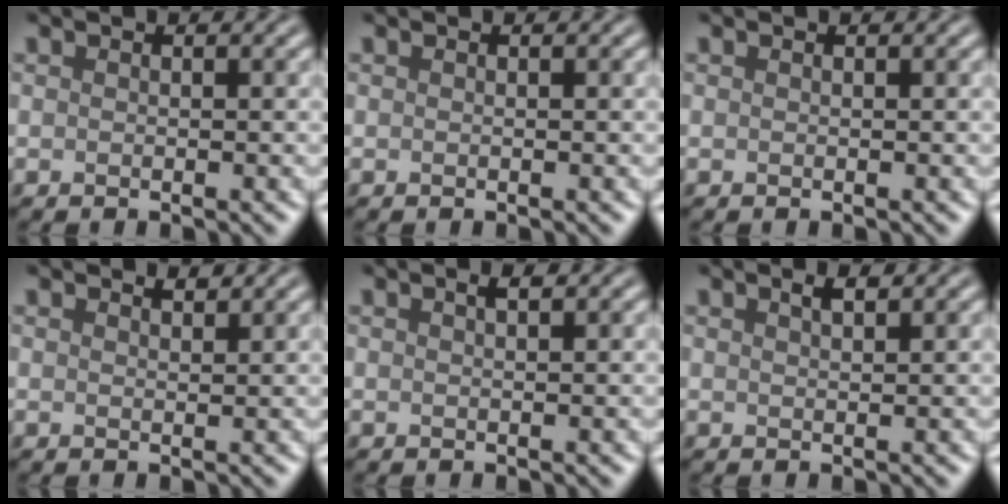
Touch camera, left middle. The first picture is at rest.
{"total": 0.0}
{"total": 0.0}
{"total": 0.9, "force": [0.9, 0.1, 0.3], "torque": [-0.010, -0.001, 0.016]}
{"total": 0.8, "force": [0.5, 0.1, 0.6], "torque": [-0.013, 0.000, 0.009]}
{"total": 1.0, "force": [0.8, 0.2, 0.7], "torque": [-0.015, 0.001, 0.013]}